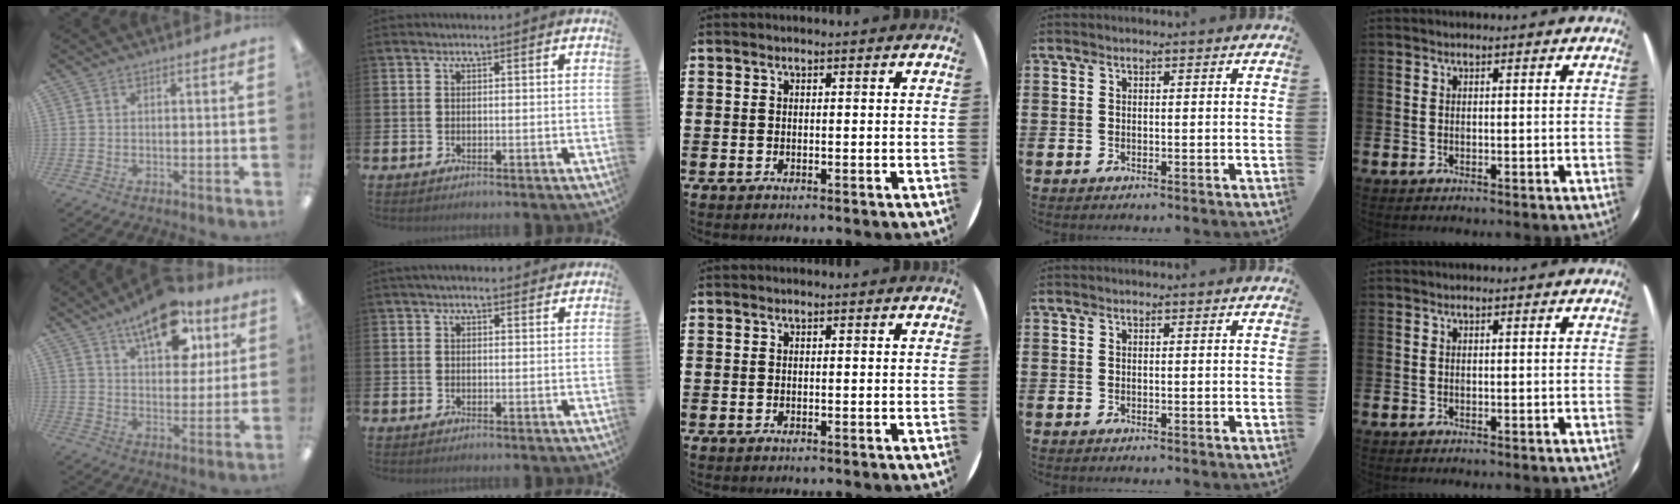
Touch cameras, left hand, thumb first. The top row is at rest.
{"thumb": {"total": 16.5, "force": [10.0, 8.2, 10.2], "torque": [-0.139, -0.044, 0.169]}, "index": {"total": 1.9, "force": [1.7, 0.6, 0.6], "torque": [-0.015, 0.003, 0.031]}}